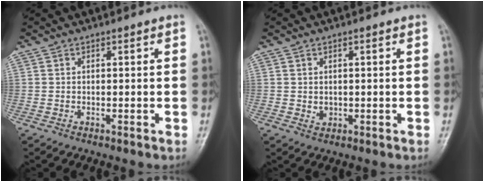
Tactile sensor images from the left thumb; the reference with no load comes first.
{"total": 1.4, "force": [0.1, 1.2, 0.7], "torque": [-0.009, -0.001, 0.007]}